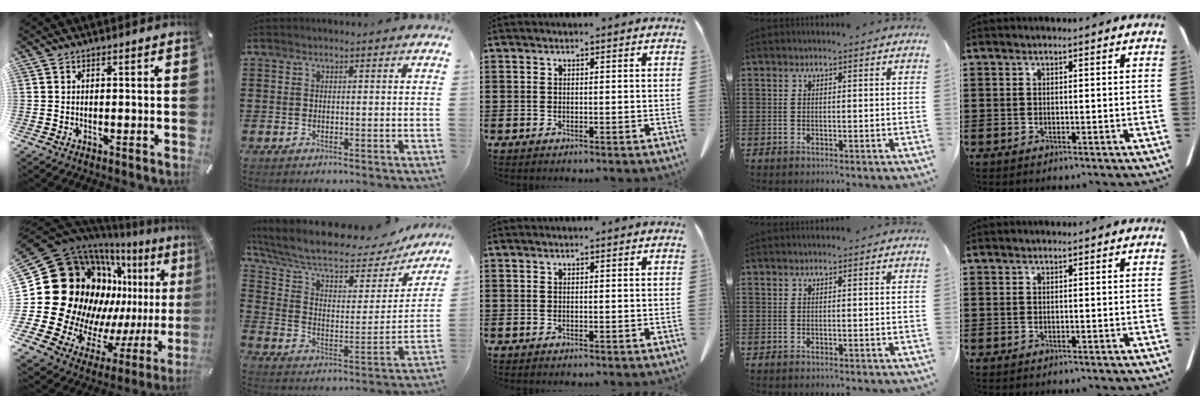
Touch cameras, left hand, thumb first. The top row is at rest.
{"thumb": {"total": 27.8, "force": [3.7, 21.9, 16.7], "torque": [-0.259, -0.109, 0.137]}, "index": {"total": 10.3, "force": [8.1, 2.7, 5.7], "torque": [-0.143, -0.045, 0.140]}}